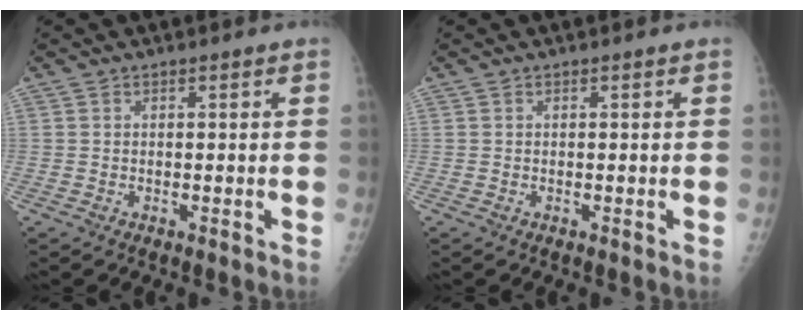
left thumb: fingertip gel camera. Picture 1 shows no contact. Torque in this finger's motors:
{"motor_torque": [0.05, 0.09, -0.01, -0.01, 0.00]}